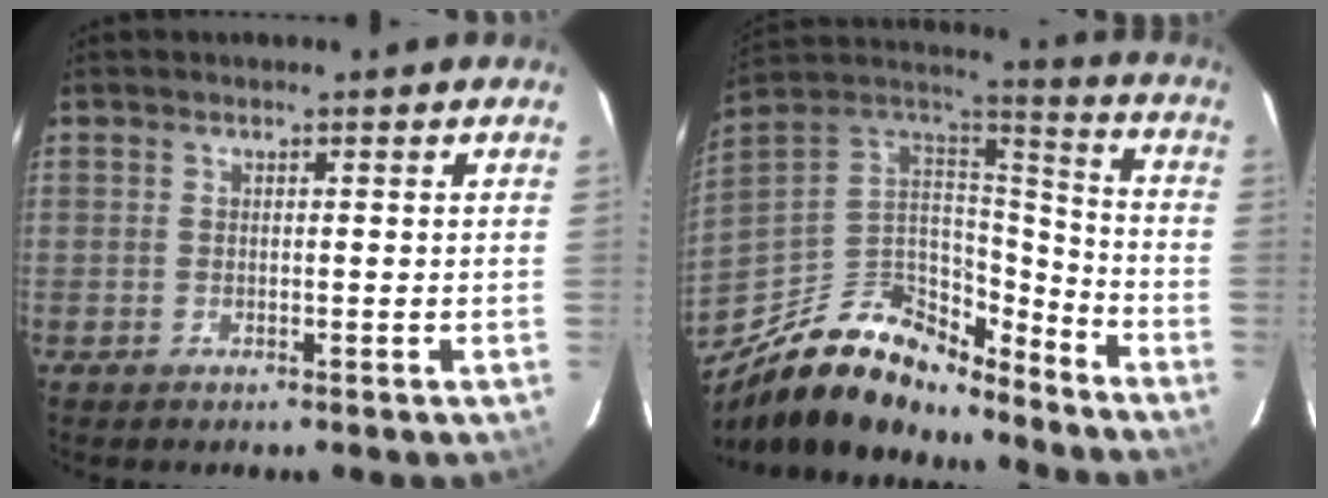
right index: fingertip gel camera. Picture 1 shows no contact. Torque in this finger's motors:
{"motor_torque": [0.83, -0.86, 0.21, 0.00]}